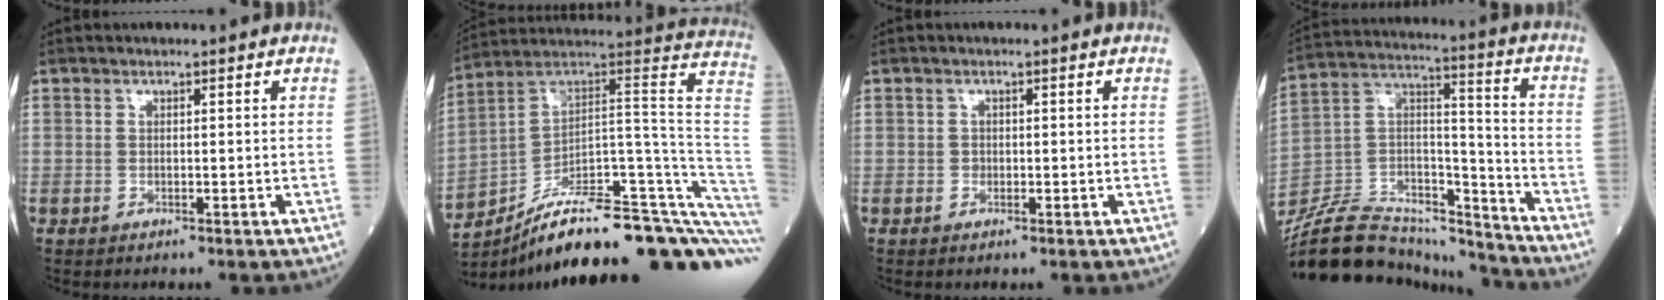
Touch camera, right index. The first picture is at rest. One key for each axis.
{"total": 33.0, "fx": -23.8, "fy": 4.7, "fz": 22.3, "tx": -0.215, "ty": 0.026, "tz": -0.338}
{"total": 0.7, "fx": -0.2, "fy": 0.7, "fz": 0.2, "tx": -0.004, "ty": 0.003, "tz": -0.004}
{"total": 24.2, "fx": -22.3, "fy": 5.9, "fz": 7.4, "tx": -0.185, "ty": 0.028, "tz": -0.378}